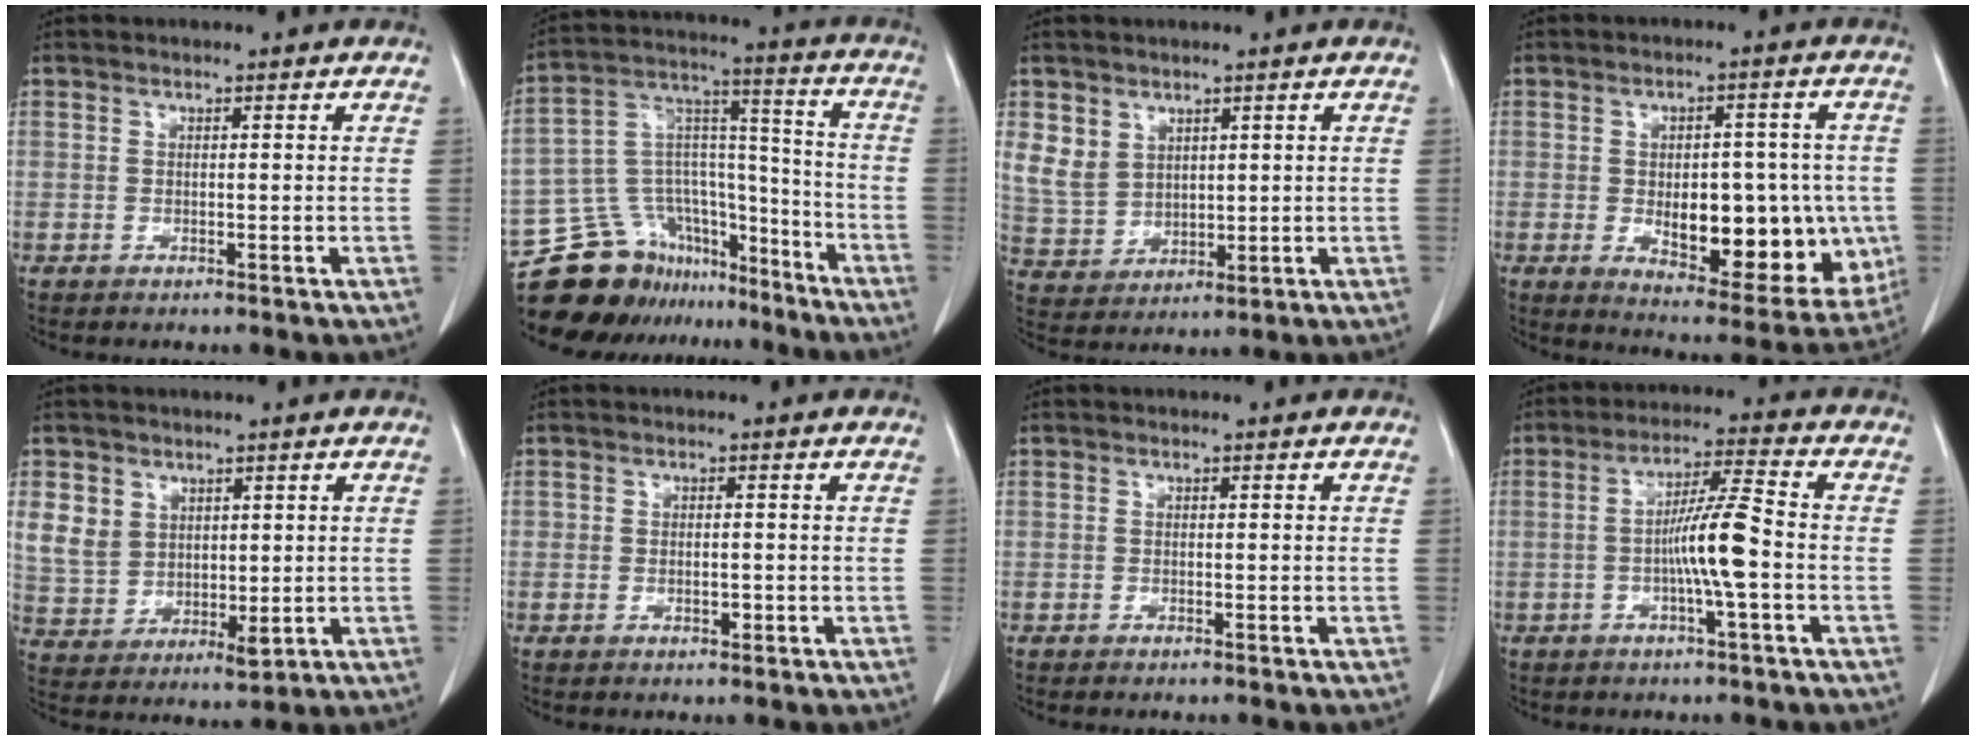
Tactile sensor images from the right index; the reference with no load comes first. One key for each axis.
{"total": 16.5, "fx": -13.9, "fy": 8.1, "fz": 3.4, "tx": -0.058, "ty": 0.078, "tz": -0.231}
{"total": 6.6, "fx": 3.2, "fy": 5.4, "fz": 2.2, "tx": -0.051, "ty": 0.007, "tz": 0.083}
{"total": 17.5, "fx": -3.1, "fy": 8.1, "fz": 15.2, "tx": -0.180, "ty": 0.006, "tz": -0.016}
{"total": 8.5, "fx": 3.3, "fy": 6.9, "fz": 3.7, "tx": -0.078, "ty": 0.003, "tz": 0.082}
{"total": 1.4, "fx": -0.5, "fy": 0.8, "fz": 1.1, "tx": -0.015, "ty": 0.001, "tz": -0.004}
{"total": 0.7, "fx": -0.6, "fy": 0.0, "fz": 0.4, "tx": -0.011, "ty": -0.002, "tz": -0.008}
{"total": 7.8, "fx": -1.7, "fy": -0.3, "fz": 7.6, "tx": -0.141, "ty": 0.008, "tz": -0.031}